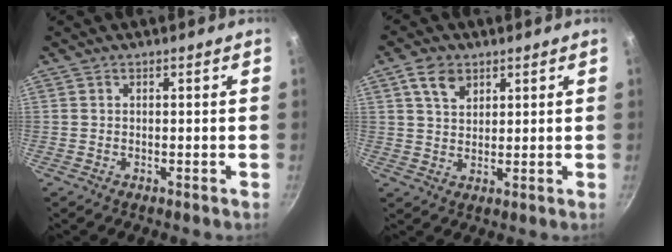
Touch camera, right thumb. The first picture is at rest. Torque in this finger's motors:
{"motor_torque": [-0.28, 0.44, -0.33, 0.16, 0.12]}